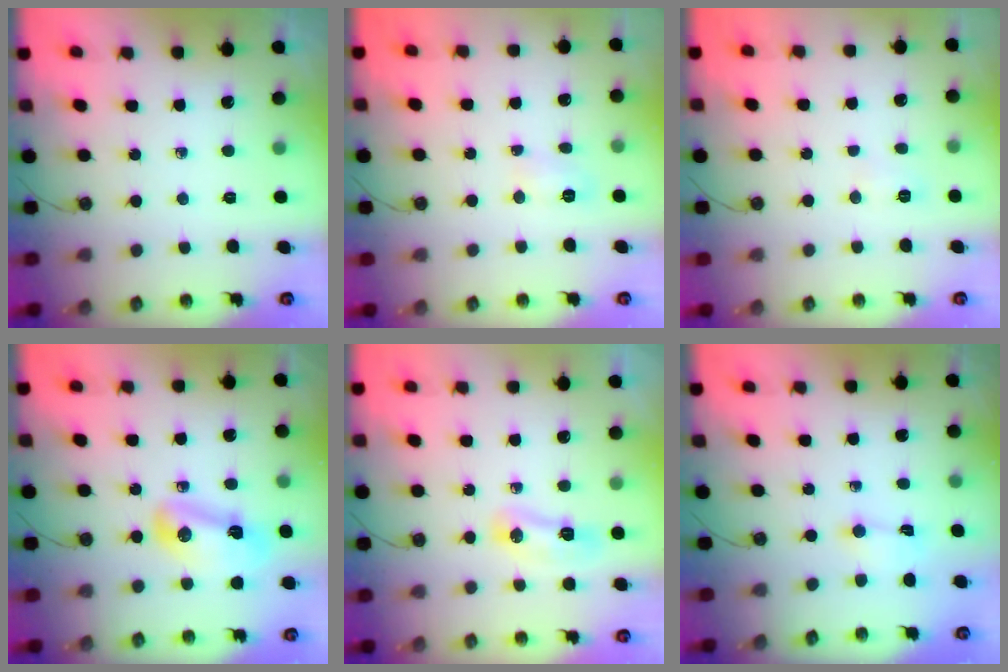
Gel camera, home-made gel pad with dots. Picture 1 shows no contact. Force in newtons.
{"total": 3.8, "press": 3.8, "slide": 0.5}
{"total": 4.8, "press": 4.7, "slide": 1.1}
{"total": 8.2, "press": 8.1, "slide": 0.9}
{"total": 23.1, "press": 9.5, "slide": 21.1}
{"total": 1.2, "press": 1.0, "slide": 0.6}